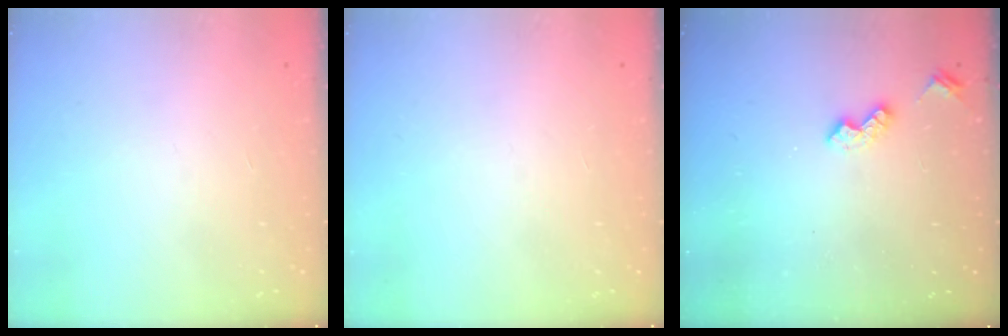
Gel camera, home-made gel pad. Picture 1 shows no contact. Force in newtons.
{"total": 0.0}
{"total": 3.8, "press": 3.8, "slide": 0.6}